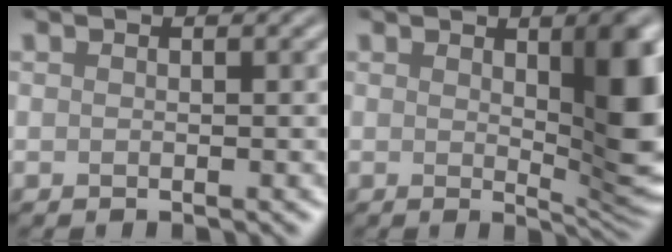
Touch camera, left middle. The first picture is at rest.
{"total": 7.1, "force": [1.6, 2.1, 6.6], "torque": [-0.079, -0.010, 0.031]}